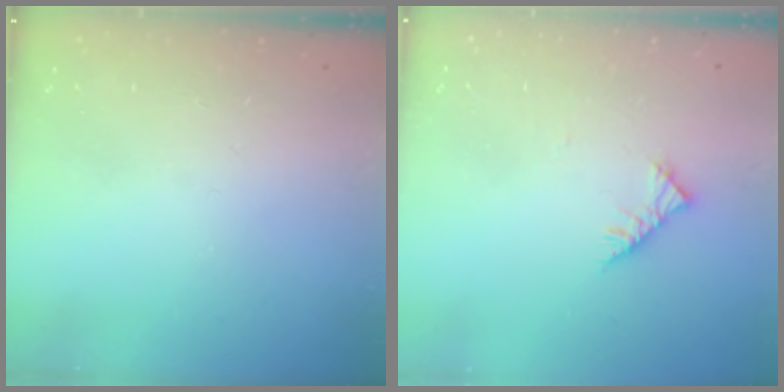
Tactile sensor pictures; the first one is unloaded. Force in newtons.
{"total": 4.5, "press": 4.5, "slide": 0.9}